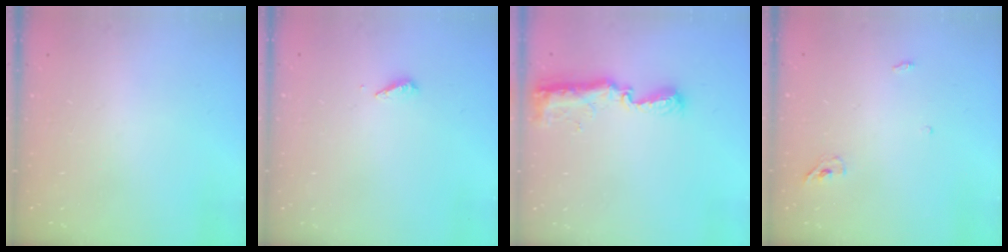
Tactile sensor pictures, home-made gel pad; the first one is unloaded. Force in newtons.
{"total": 2.8, "press": 2.8, "slide": 0.2}
{"total": 8.8, "press": 8.8, "slide": 0.9}
{"total": 3.7, "press": 3.6, "slide": 1.0}